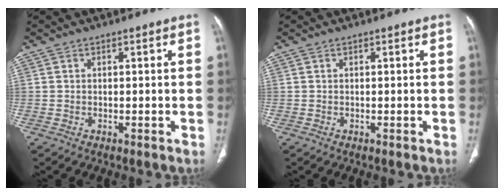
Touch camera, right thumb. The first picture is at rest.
{"total": 0.0}